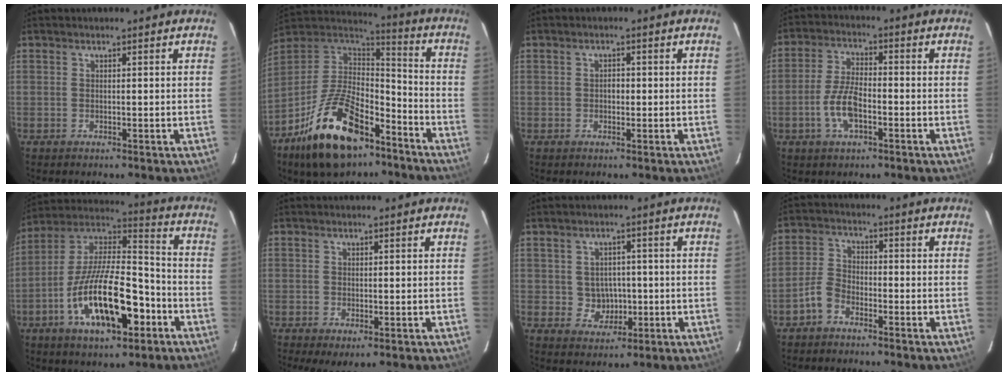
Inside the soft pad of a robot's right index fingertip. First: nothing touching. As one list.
[{"total": 23.3, "force": [-13.8, 11.1, 15.1], "torque": [-0.303, -0.002, -0.233]}, {"total": 1.3, "force": [-0.2, 1.0, 0.7], "torque": [-0.012, 0.005, -0.004]}, {"total": 7.6, "force": [-2.7, 3.1, 6.4], "torque": [-0.135, 0.004, -0.052]}, {"total": 20.7, "force": [-8.3, 8.1, 17.1], "torque": [-0.320, -0.003, -0.140]}, {"total": 2.2, "force": [-0.3, 0.8, 2.0], "torque": [-0.038, -0.010, -0.003]}, {"total": 4.7, "force": [-0.3, 4.5, 1.5], "torque": [-0.034, 0.013, 0.009]}, {"total": 4.1, "force": [-2.8, 2.2, 2.0], "torque": [-0.049, 0.015, -0.059]}]